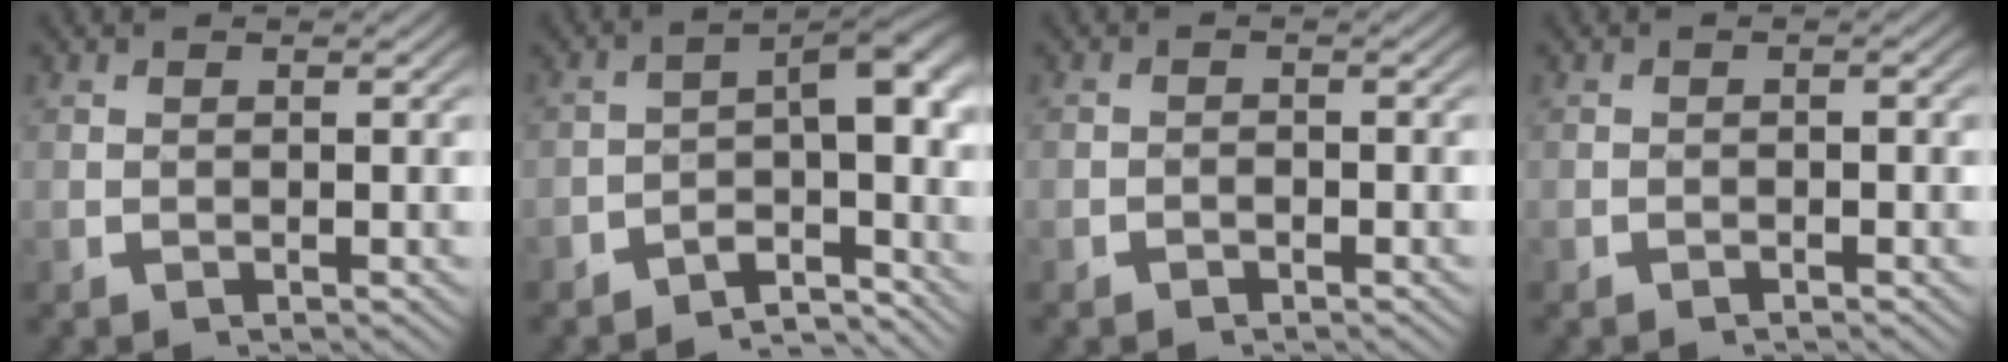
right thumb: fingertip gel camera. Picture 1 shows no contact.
{"total": 7.5, "force": [-2.4, 3.9, 5.9], "torque": [-0.068, -0.013, -0.043]}
{"total": 0.9, "force": [-0.8, 0.4, 0.1], "torque": [-0.001, -0.003, -0.016]}
{"total": 0.7, "force": [-0.6, 0.1, 0.2], "torque": [-0.001, 0.000, -0.013]}